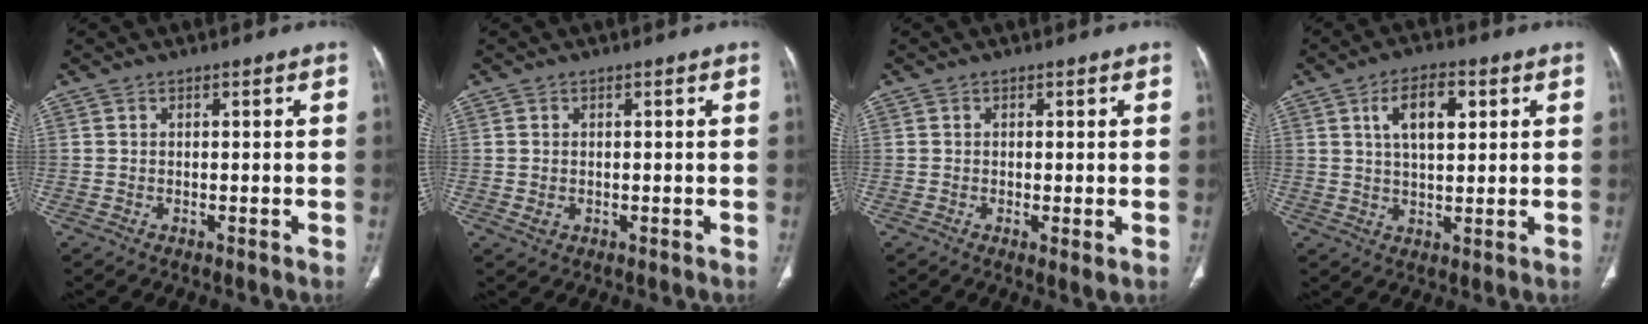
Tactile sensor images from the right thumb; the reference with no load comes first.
{"total": 1.5, "force": [0.0, 1.2, 0.9], "torque": [-0.019, 0.000, 0.005]}
{"total": 1.9, "force": [-0.3, 0.4, 1.8], "torque": [-0.039, -0.010, -0.006]}
{"total": 8.5, "force": [2.9, 4.1, 6.8], "torque": [-0.103, -0.004, 0.049]}